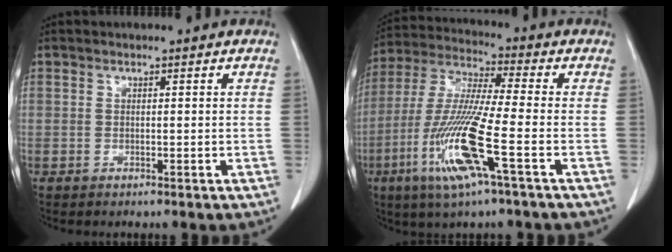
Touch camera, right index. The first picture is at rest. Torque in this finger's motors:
{"motor_torque": [2.08, -0.05, 0.60, 0.16]}